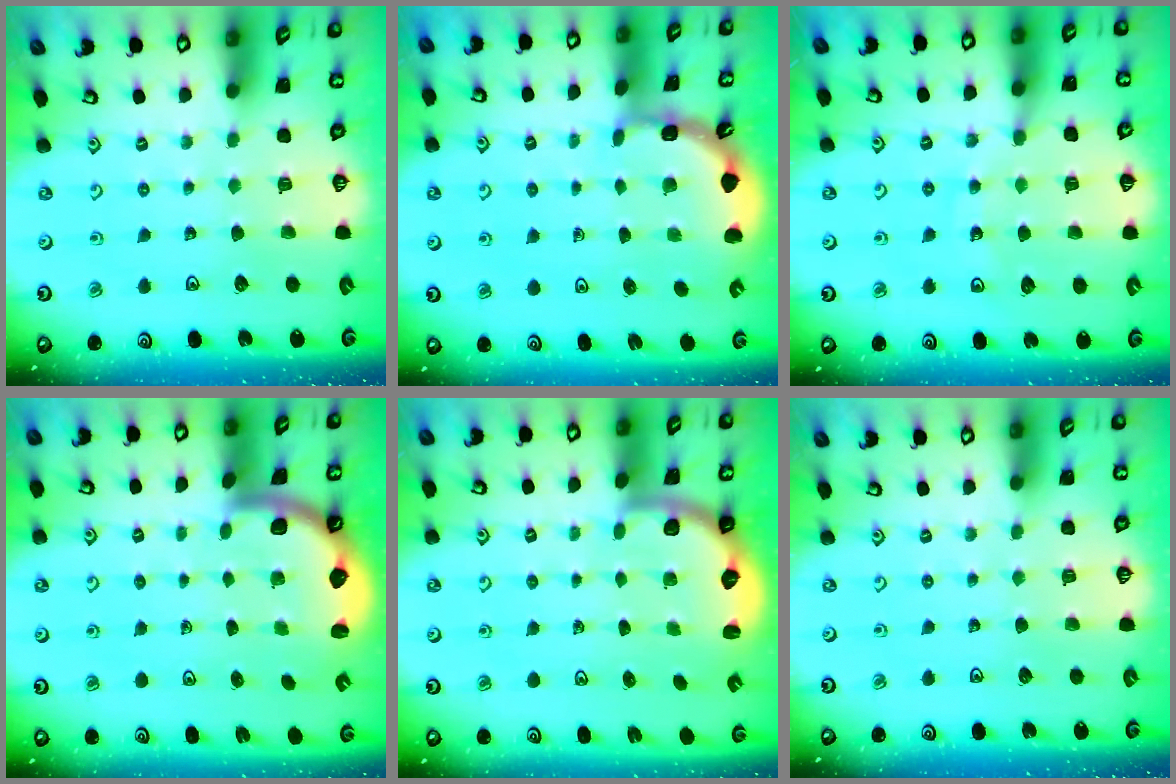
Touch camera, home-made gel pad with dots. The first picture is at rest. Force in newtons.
{"total": 2.2, "press": 2.2, "slide": 0.1}
{"total": 12.5, "press": 12.0, "slide": 3.4}
{"total": 2.2, "press": 2.2, "slide": 0.3}
{"total": 2.6, "press": 1.9, "slide": 1.7}
{"total": 0.0}